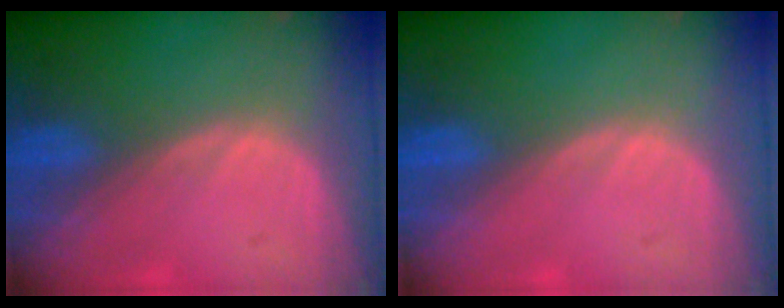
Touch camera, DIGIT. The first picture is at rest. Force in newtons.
{"total": 0.0}